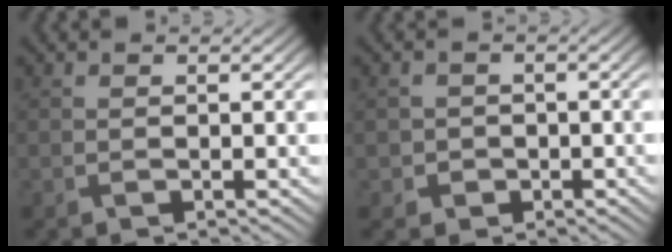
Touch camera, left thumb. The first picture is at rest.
{"total": 3.1, "force": [-1.0, 2.9, 0.5], "torque": [-0.008, -0.004, -0.032]}